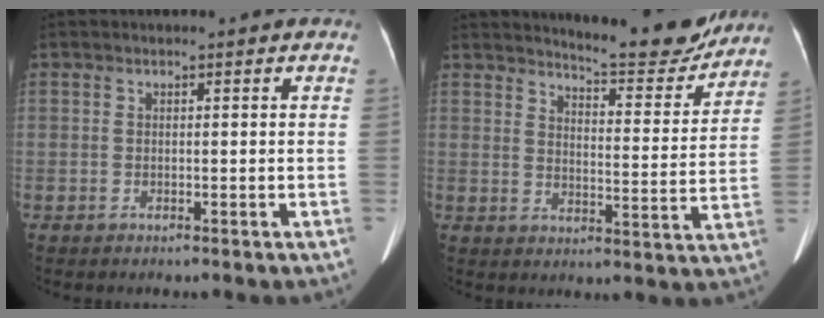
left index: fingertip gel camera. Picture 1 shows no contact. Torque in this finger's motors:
{"motor_torque": [0.61, -0.91, 0.07, 0.06]}